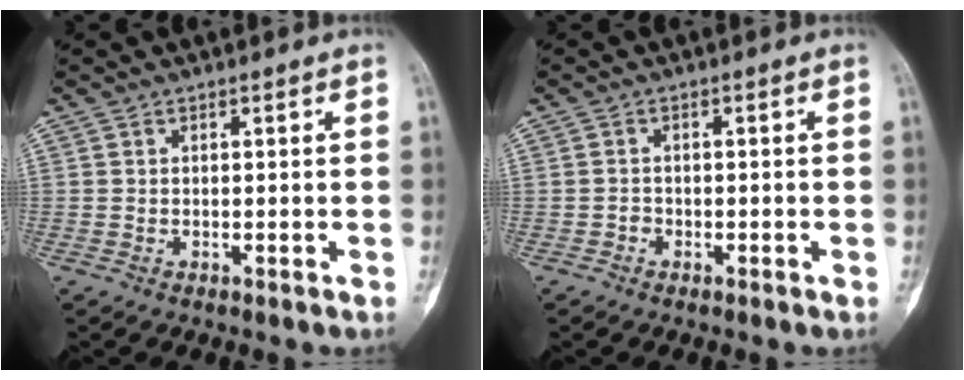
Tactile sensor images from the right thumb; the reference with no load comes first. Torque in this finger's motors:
{"motor_torque": [0.09, 0.14, 0.01, -0.17, -0.03]}